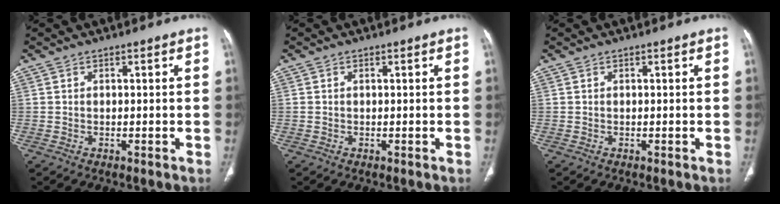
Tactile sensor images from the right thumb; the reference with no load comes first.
{"total": 0.5, "force": [0.1, 0.3, 0.4], "torque": [-0.012, 0.007, 0.005]}
{"total": 0.0}